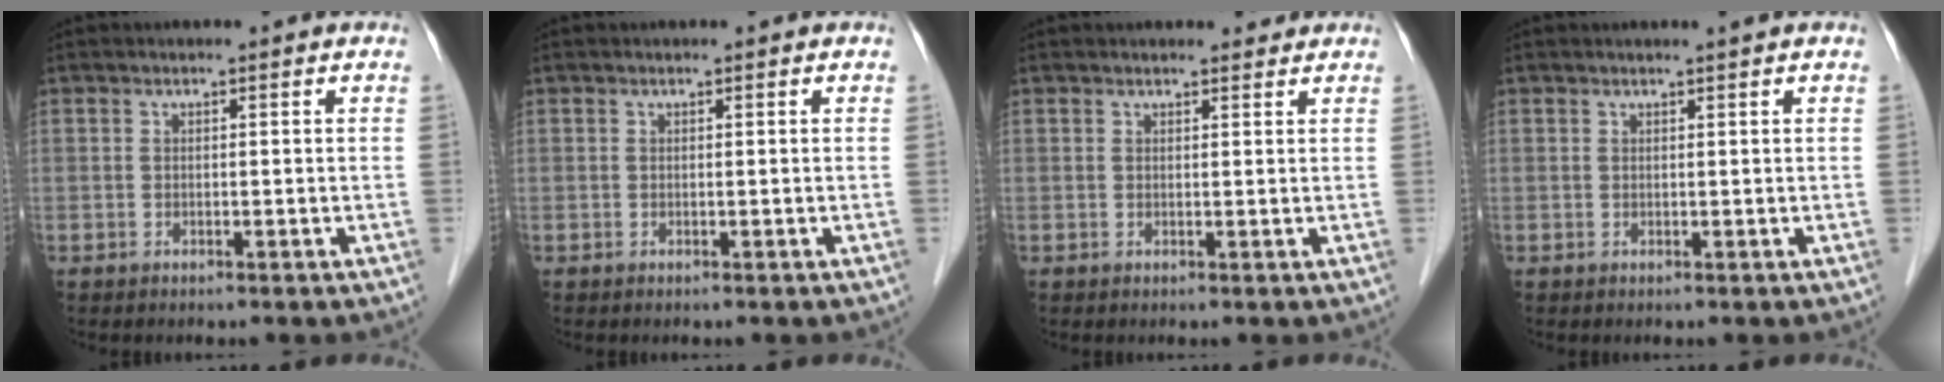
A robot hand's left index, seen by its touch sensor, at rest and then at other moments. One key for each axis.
{"total": 0.0}
{"total": 3.1, "fx": 3.0, "fy": 0.8, "fz": 0.7, "tx": -0.008, "ty": 0.010, "tz": 0.035}
{"total": 0.9, "fx": 0.8, "fy": -0.3, "fz": 0.4, "tx": -0.012, "ty": -0.004, "tz": 0.018}